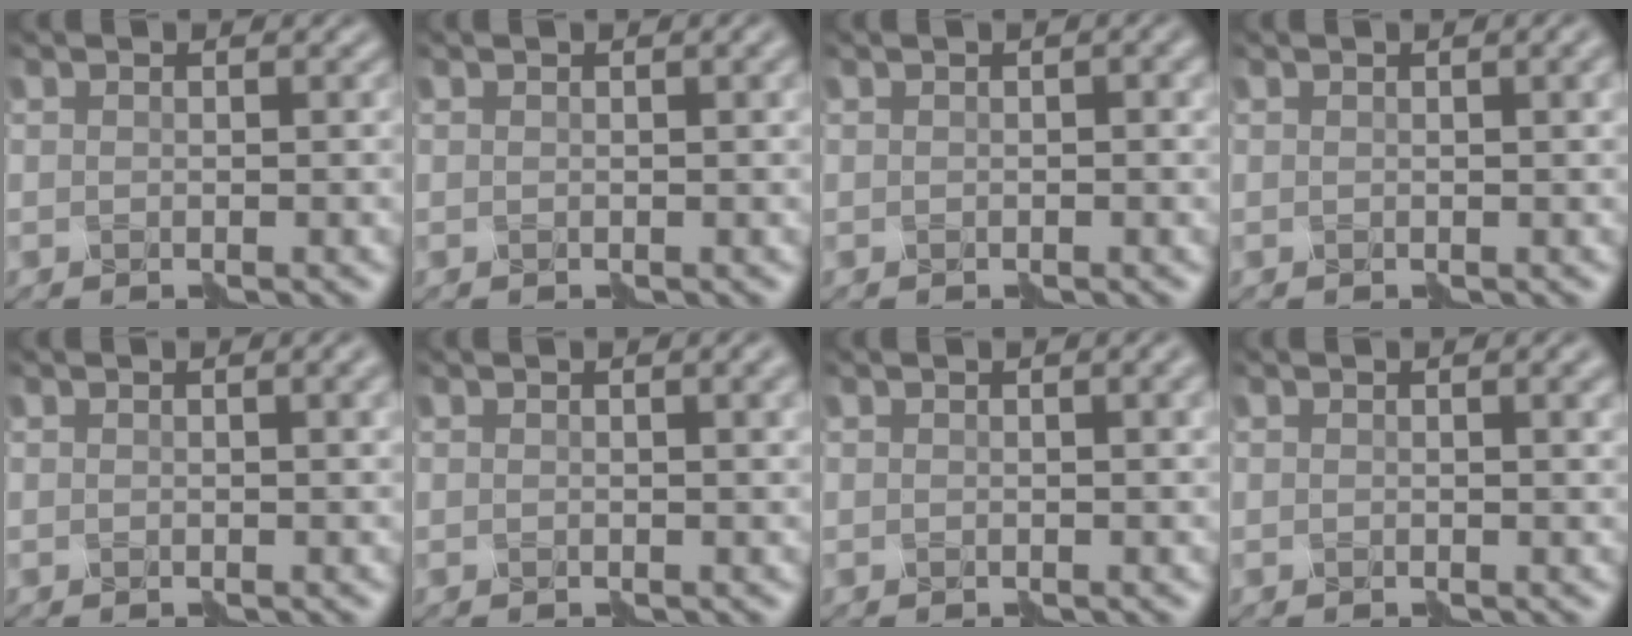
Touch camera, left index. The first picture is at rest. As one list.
[{"total": 1.7, "force": [0.5, 0.6, 1.5], "torque": [-0.014, 0.004, 0.004]}, {"total": 1.4, "force": [0.3, 0.4, 1.3], "torque": [-0.017, 0.001, 0.003]}, {"total": 2.6, "force": [0.8, 1.0, 2.3], "torque": [-0.016, 0.011, 0.001]}, {"total": 2.5, "force": [0.8, 0.9, 2.2], "torque": [-0.018, 0.008, 0.003]}, {"total": 2.9, "force": [1.0, 1.1, 2.5], "torque": [-0.020, 0.009, 0.004]}, {"total": 2.5, "force": [0.8, 0.9, 2.2], "torque": [-0.017, 0.010, 0.002]}, {"total": 1.9, "force": [0.7, 0.4, 1.7], "torque": [-0.018, 0.003, 0.007]}]